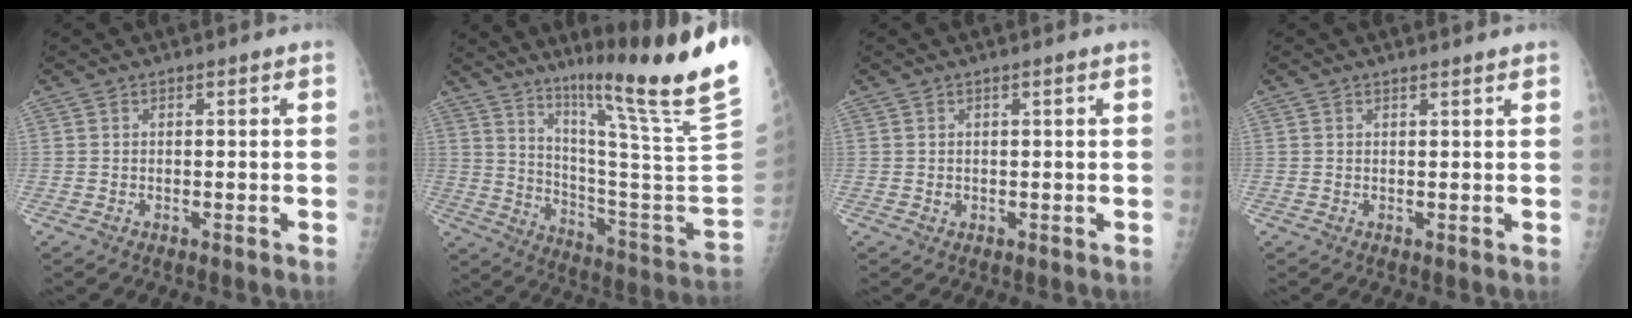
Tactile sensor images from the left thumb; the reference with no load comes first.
{"total": 28.3, "force": [18.9, -0.1, 21.1], "torque": [-0.297, -0.128, 0.290]}
{"total": 0.7, "force": [0.2, 0.3, 0.6], "torque": [-0.007, -0.001, 0.007]}
{"total": 1.0, "force": [0.9, 0.0, 0.4], "torque": [-0.004, -0.004, 0.014]}